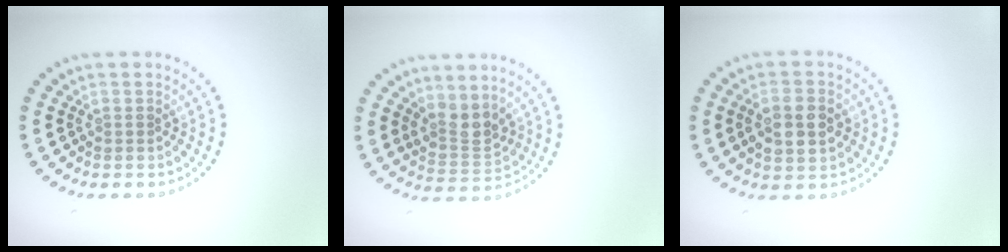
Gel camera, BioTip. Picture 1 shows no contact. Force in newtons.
{"total": 2.6, "press": 2.0, "slide": 1.7}
{"total": 3.5, "press": 3.5, "slide": 0.2}